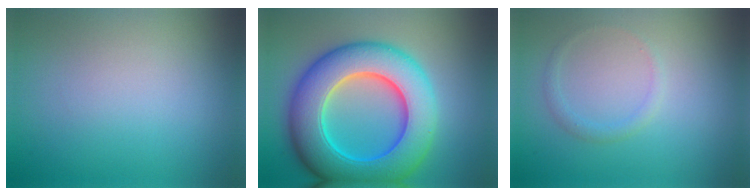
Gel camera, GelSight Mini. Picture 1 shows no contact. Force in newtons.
{"total": 12.0, "press": 12.0, "slide": 0.2}
{"total": 1.0, "press": 1.0, "slide": 0.0}